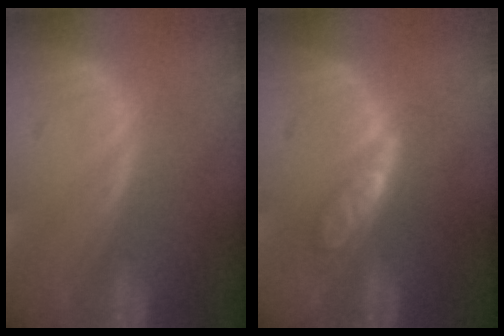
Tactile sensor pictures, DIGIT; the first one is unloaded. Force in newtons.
{"total": 4.5, "press": 4.0, "slide": 2.0}